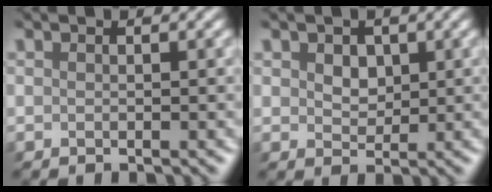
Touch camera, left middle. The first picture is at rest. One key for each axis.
{"total": 1.9, "fx": 0.9, "fy": 1.4, "fz": 1.0, "tx": -0.022, "ty": 0.001, "tz": 0.006}